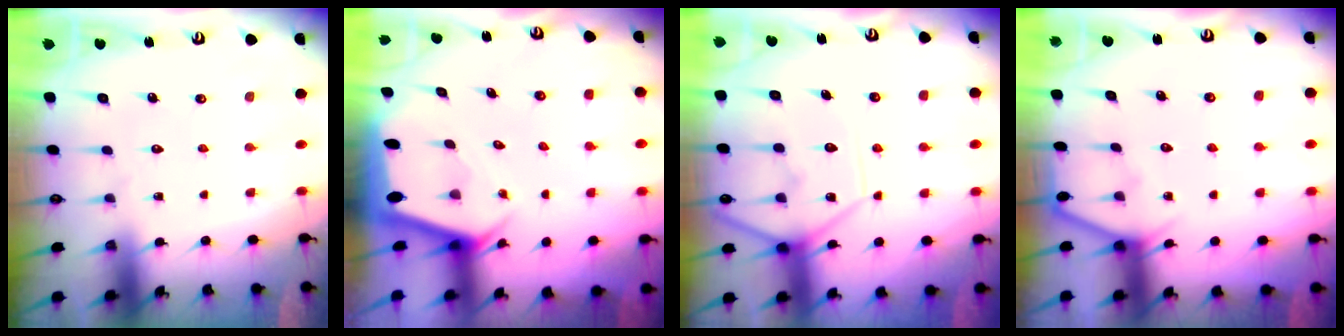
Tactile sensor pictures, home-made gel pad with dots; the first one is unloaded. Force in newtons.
{"total": 3.0, "press": 3.0, "slide": 0.1}
{"total": 10.6, "press": 10.5, "slide": 1.2}
{"total": 5.7, "press": 5.7, "slide": 0.5}